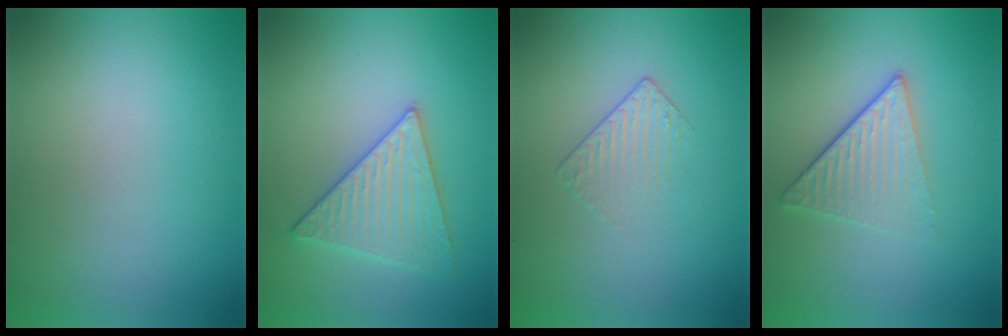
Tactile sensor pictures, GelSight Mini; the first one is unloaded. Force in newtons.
{"total": 3.9, "press": 3.6, "slide": 1.3}
{"total": 1.3, "press": 0.6, "slide": 1.1}
{"total": 3.4, "press": 2.8, "slide": 1.9}